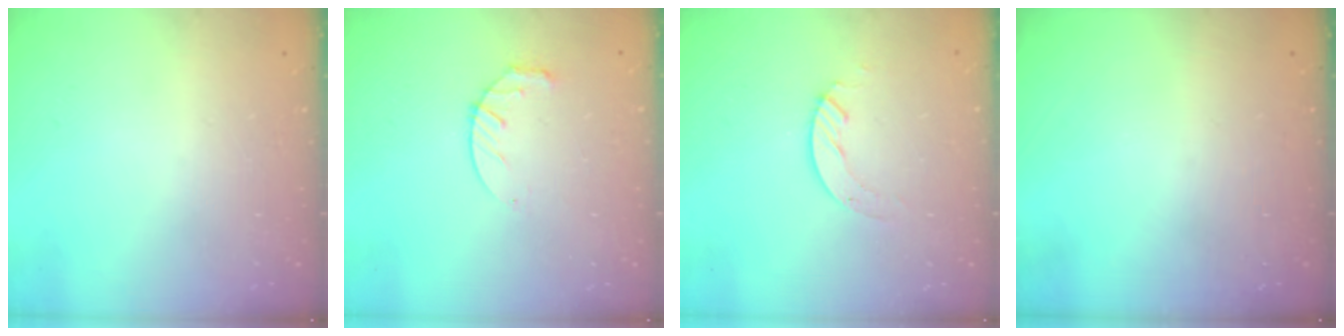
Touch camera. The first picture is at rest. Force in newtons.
{"total": 6.8, "press": 6.8, "slide": 0.8}
{"total": 3.5, "press": 3.5, "slide": 0.4}
{"total": 0.0}